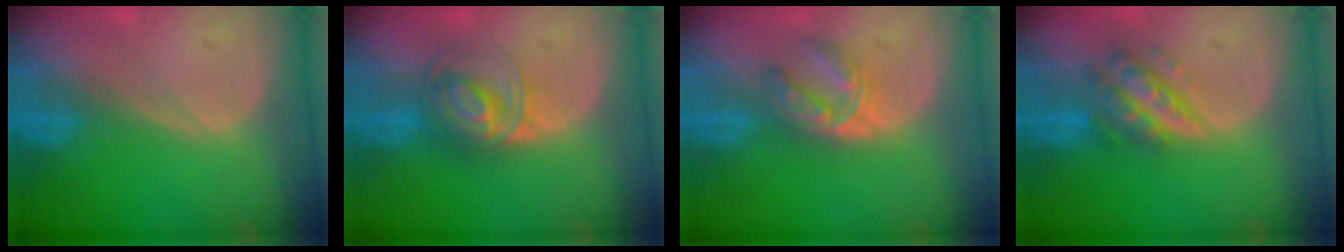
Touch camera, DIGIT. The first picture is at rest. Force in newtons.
{"total": 6.8, "press": 5.9, "slide": 3.3}
{"total": 6.0, "press": 4.8, "slide": 3.6}
{"total": 6.0, "press": 5.5, "slide": 2.5}